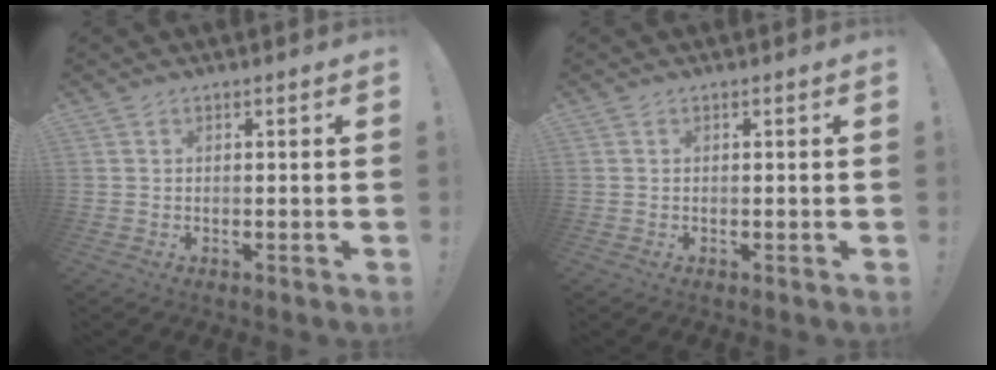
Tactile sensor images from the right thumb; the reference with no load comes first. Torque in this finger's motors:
{"motor_torque": [-0.16, -0.10, -0.16, 0.13, 0.01]}